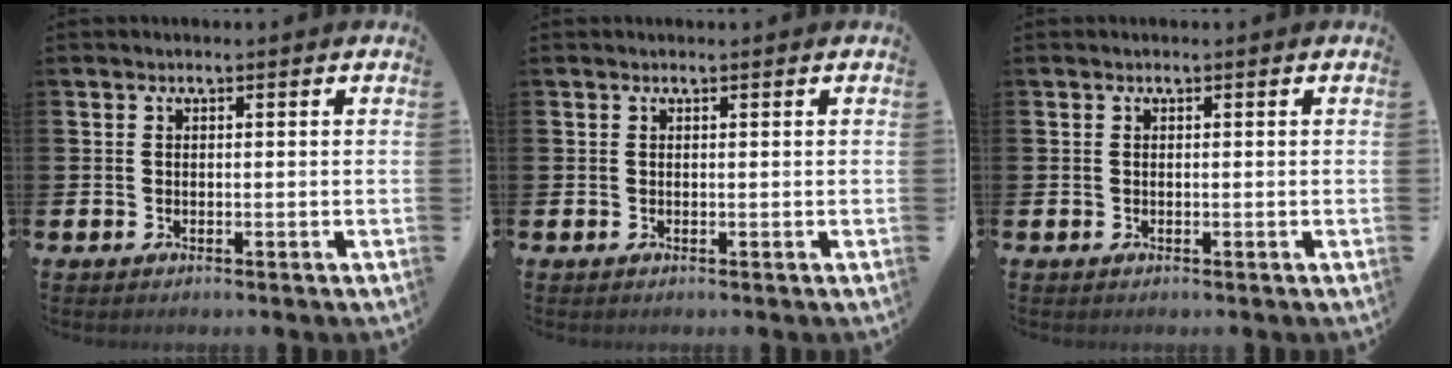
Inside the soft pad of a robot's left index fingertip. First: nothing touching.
{"total": 0.0}
{"total": 0.0}